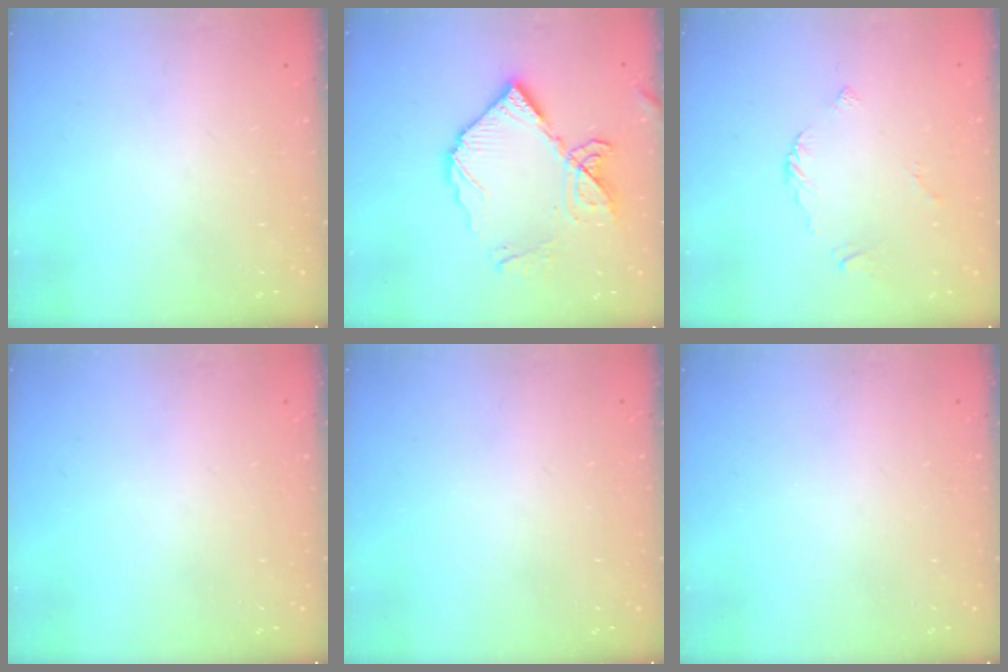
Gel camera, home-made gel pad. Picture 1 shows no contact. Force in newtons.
{"total": 14.1, "press": 14.0, "slide": 1.1}
{"total": 3.2, "press": 3.2, "slide": 0.3}
{"total": 0.0}
{"total": 0.0}
{"total": 0.0}